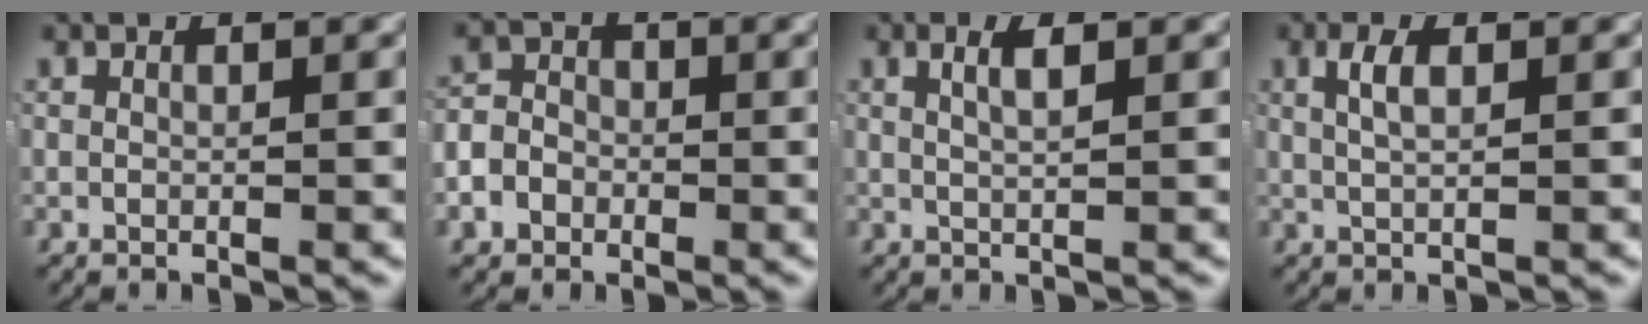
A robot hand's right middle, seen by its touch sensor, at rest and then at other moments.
{"total": 4.6, "force": [-1.4, 4.1, 1.6], "torque": [-0.025, -0.002, -0.032]}
{"total": 2.2, "force": [1.0, 0.3, 1.9], "torque": [-0.028, 0.000, 0.019]}
{"total": 2.1, "force": [0.8, 0.4, 1.9], "torque": [-0.032, 0.001, 0.016]}